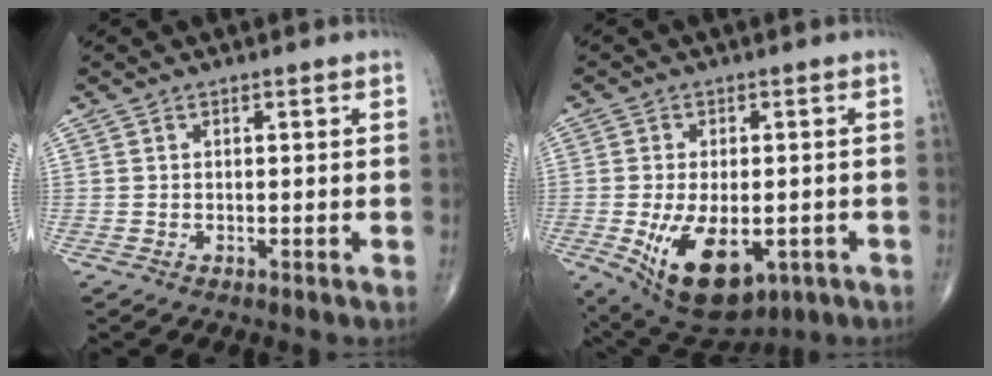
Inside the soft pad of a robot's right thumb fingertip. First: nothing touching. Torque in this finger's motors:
{"motor_torque": [-0.20, 0.53, 0.75, 0.38, 0.38]}